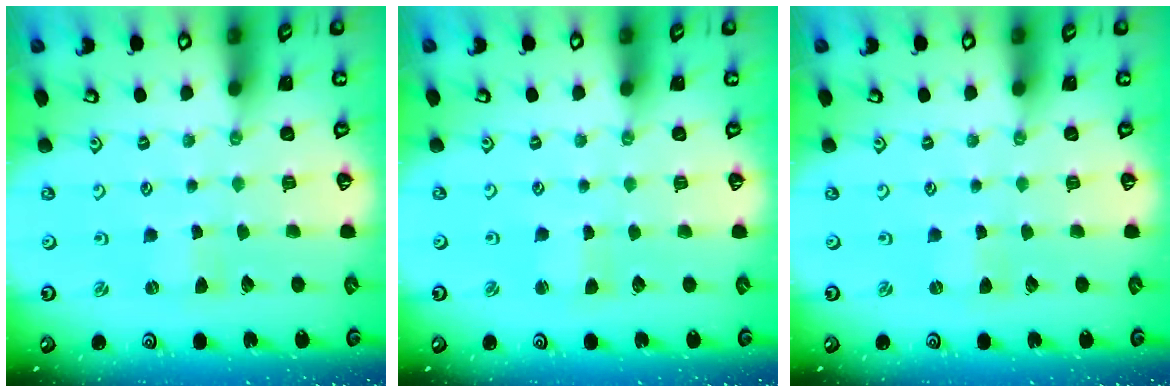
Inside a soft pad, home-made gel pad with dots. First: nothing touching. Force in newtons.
{"total": 1.9, "press": 1.9, "slide": 0.4}
{"total": 0.0}